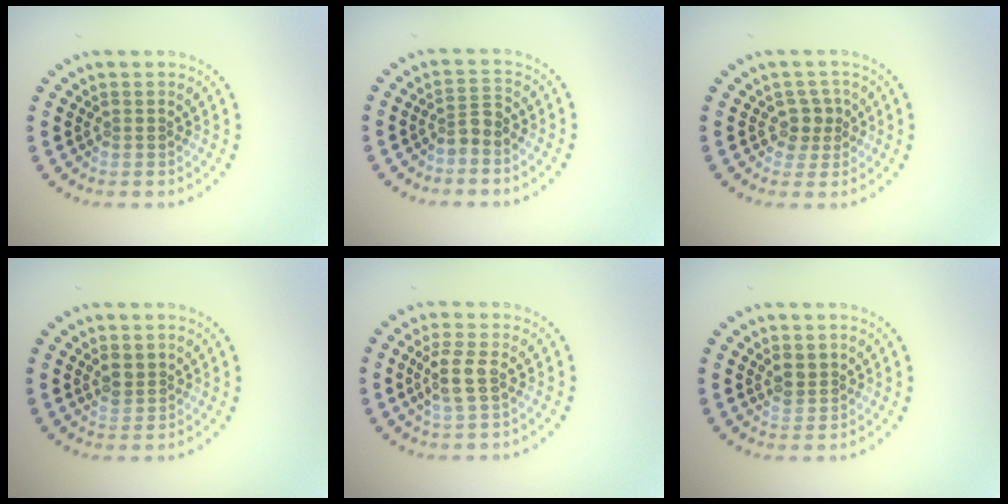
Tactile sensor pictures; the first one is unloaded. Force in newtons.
{"total": 1.7, "press": 1.3, "slide": 1.1}
{"total": 1.9, "press": 1.6, "slide": 1.1}
{"total": 1.3, "press": 1.1, "slide": 0.7}
{"total": 2.3, "press": 2.0, "slide": 1.2}
{"total": 1.3, "press": 1.1, "slide": 0.7}